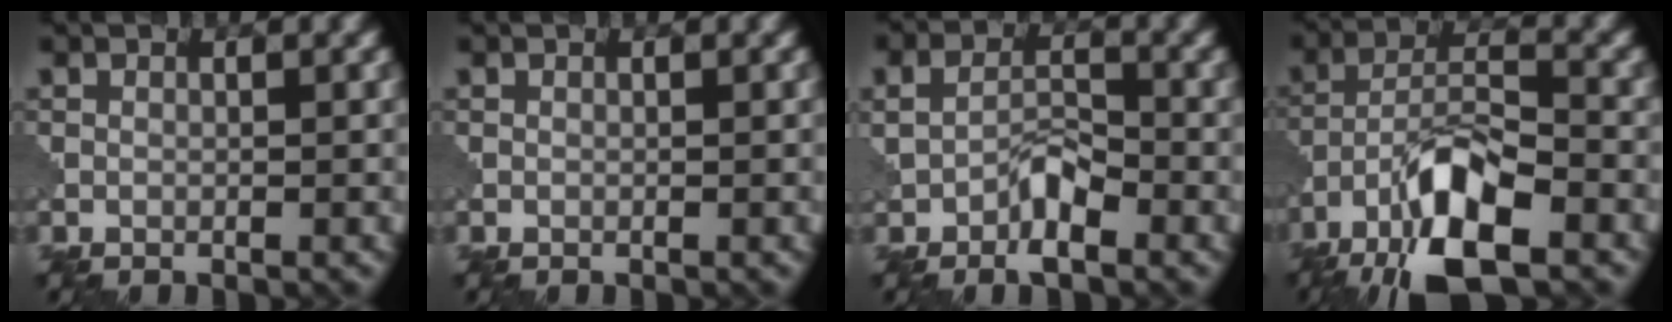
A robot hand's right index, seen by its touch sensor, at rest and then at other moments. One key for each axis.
{"total": 0.0}
{"total": 3.3, "fx": -1.4, "fy": 1.8, "fz": 2.4, "tx": -0.041, "ty": 0.005, "tz": -0.027}
{"total": 9.5, "fx": -5.7, "fy": 3.0, "fz": 7.1, "tx": -0.126, "ty": 0.009, "tz": -0.108}